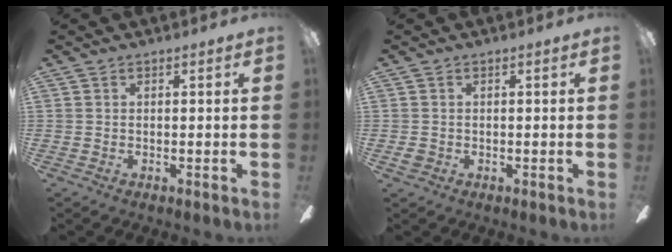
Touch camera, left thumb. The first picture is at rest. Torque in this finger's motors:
{"motor_torque": [-0.19, 0.40, 0.27, -0.17, 0.00]}